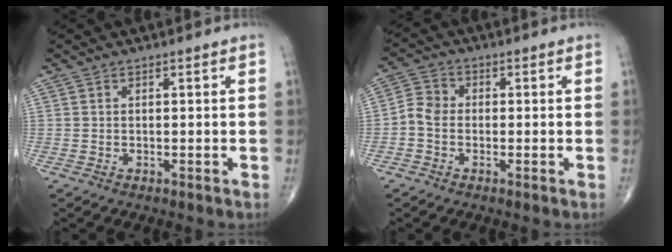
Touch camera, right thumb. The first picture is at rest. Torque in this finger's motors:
{"motor_torque": [-0.02, 0.08, 0.14, -0.04, 0.04]}